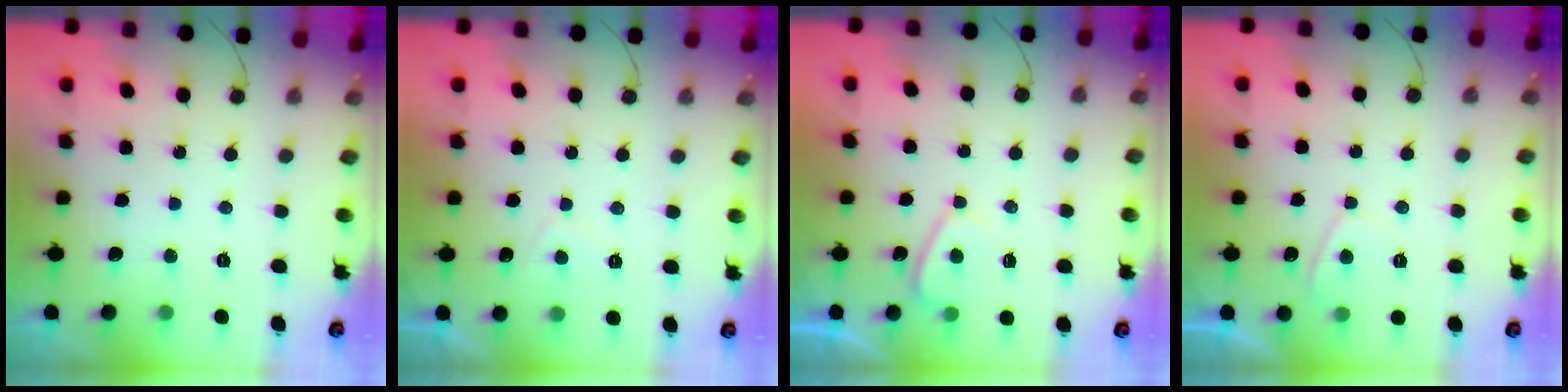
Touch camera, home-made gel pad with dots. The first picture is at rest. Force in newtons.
{"total": 1.5, "press": 1.3, "slide": 0.7}
{"total": 2.8, "press": 2.7, "slide": 0.7}
{"total": 2.4, "press": 2.3, "slide": 0.7}